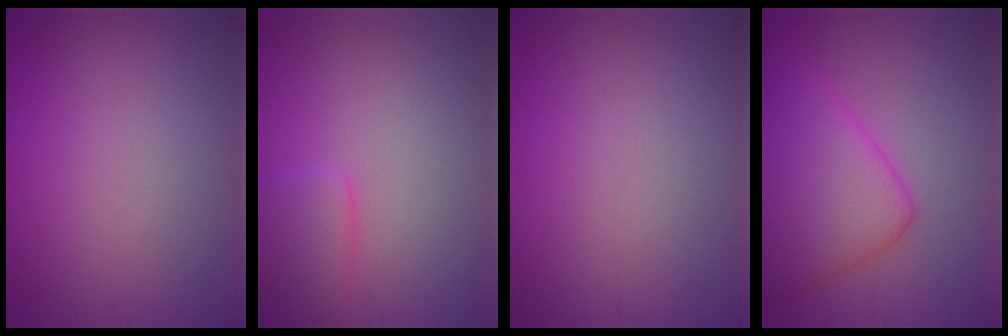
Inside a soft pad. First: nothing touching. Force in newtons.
{"total": 2.6, "press": 2.5, "slide": 0.2}
{"total": 0.0}
{"total": 8.0, "press": 8.0, "slide": 0.2}